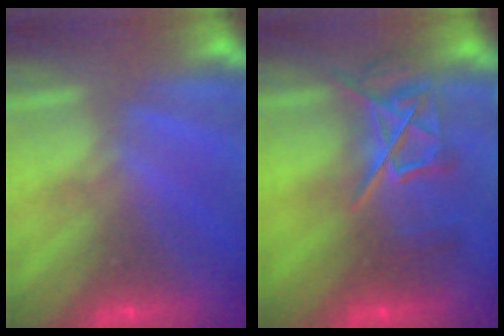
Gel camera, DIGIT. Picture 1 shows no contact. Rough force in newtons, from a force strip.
{"total": 6.1}